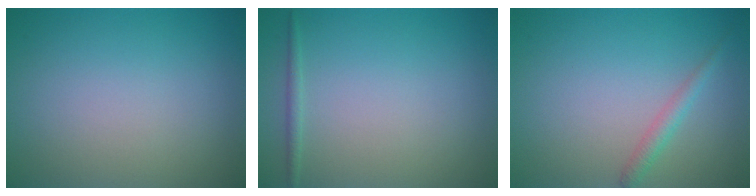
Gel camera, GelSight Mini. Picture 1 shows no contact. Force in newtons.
{"total": 0.8, "press": 0.8, "slide": 0.1}
{"total": 1.4, "press": 1.4, "slide": 0.0}